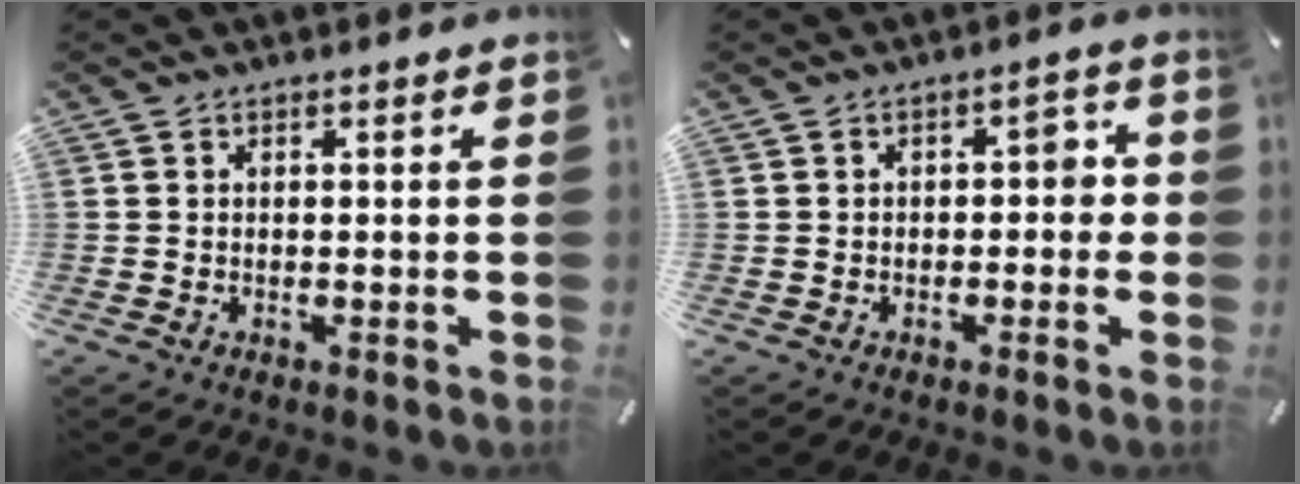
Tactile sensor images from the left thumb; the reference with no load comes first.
{"total": 3.6, "force": [-0.7, 2.2, 2.8], "torque": [-0.038, 0.010, -0.023]}